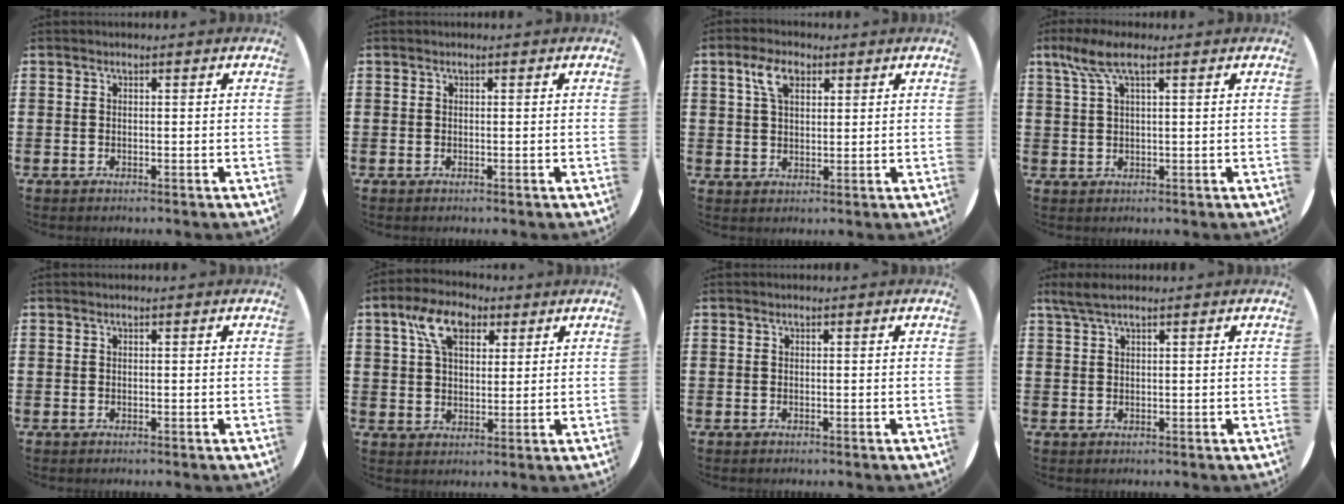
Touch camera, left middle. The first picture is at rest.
{"total": 0.0}
{"total": 4.6, "force": [2.6, 2.5, 2.8], "torque": [-0.057, 0.007, 0.046]}
{"total": 4.6, "force": [2.5, 1.1, 3.8], "torque": [-0.080, 0.006, 0.044]}
{"total": 0.0}
{"total": 7.8, "force": [4.3, 4.7, 4.5], "torque": [-0.090, 0.010, 0.077]}
{"total": 0.0}
{"total": 2.1, "force": [1.6, 0.2, 1.3], "torque": [-0.028, 0.004, 0.028]}